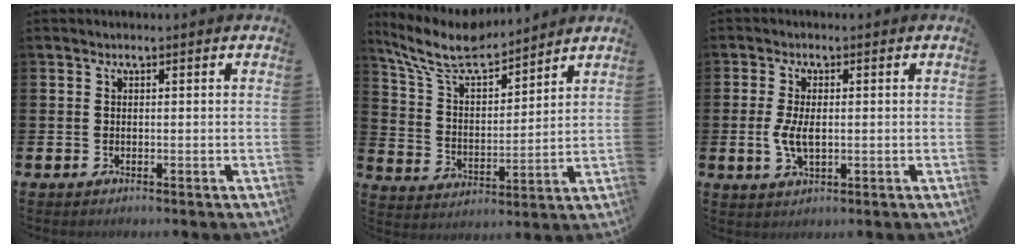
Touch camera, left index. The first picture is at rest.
{"total": 9.5, "force": [8.3, 2.3, 3.9], "torque": [-0.112, -0.041, 0.148]}
{"total": 3.9, "force": [-0.1, 2.0, 3.4], "torque": [-0.068, 0.003, -0.006]}